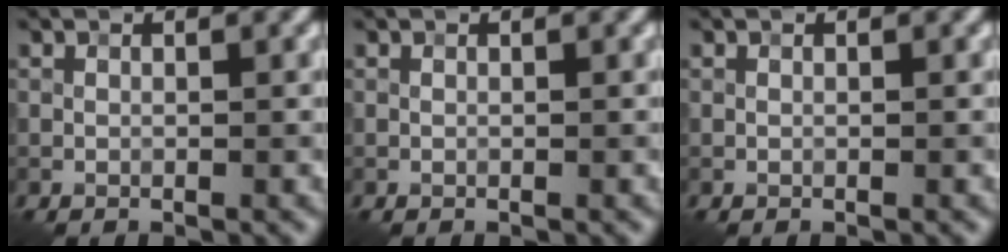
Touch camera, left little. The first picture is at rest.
{"total": 0.0}
{"total": 0.0}